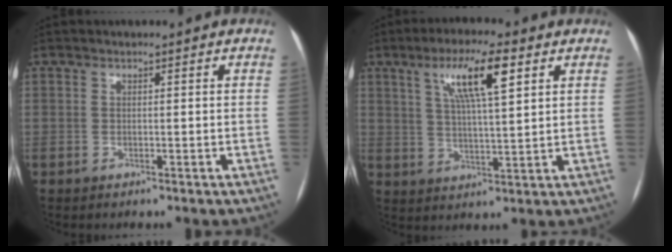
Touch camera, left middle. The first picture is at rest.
{"total": 9.6, "force": [4.4, 1.2, 8.4], "torque": [-0.152, 0.011, 0.077]}